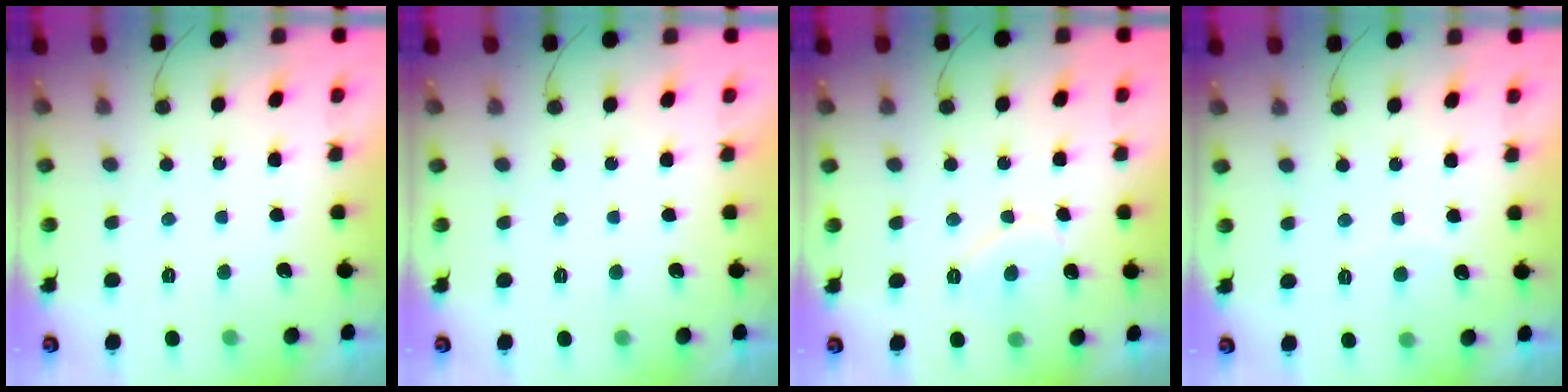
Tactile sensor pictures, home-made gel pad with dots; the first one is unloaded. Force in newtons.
{"total": 1.7, "press": 1.6, "slide": 0.0}
{"total": 8.0, "press": 8.0, "slide": 0.4}
{"total": 5.0, "press": 5.0, "slide": 0.3}